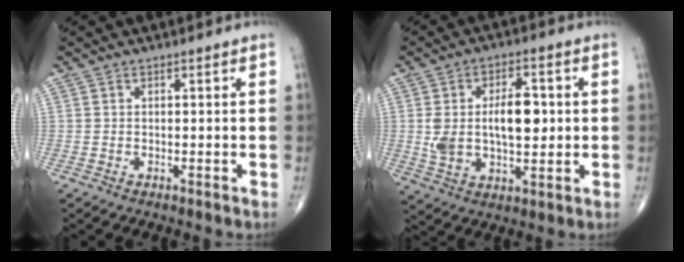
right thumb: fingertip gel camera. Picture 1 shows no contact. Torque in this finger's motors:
{"motor_torque": [1.20, 1.32, 1.00, 0.32, 0.11]}